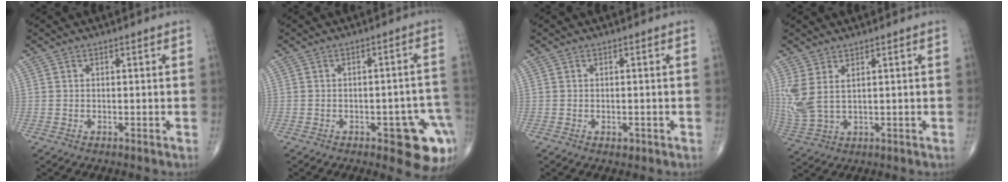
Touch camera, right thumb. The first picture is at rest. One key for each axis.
{"total": 10.9, "fx": -4.6, "fy": 4.1, "fz": 9.0, "tx": -0.072, "ty": 0.021, "tz": -0.050}
{"total": 1.1, "fx": -0.4, "fy": 0.7, "fz": 0.7, "tx": -0.008, "ty": -0.001, "tz": -0.004}
{"total": 6.9, "fx": 2.3, "fy": 3.2, "fz": 5.6, "tx": -0.148, "ty": -0.005, "tz": 0.059}